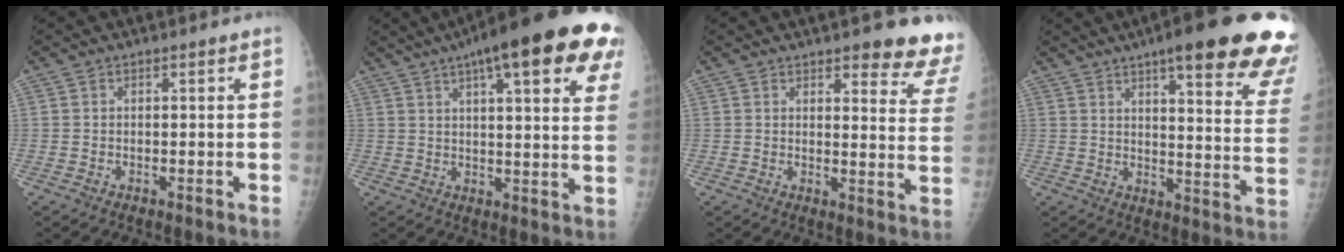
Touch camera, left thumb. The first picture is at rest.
{"total": 24.9, "force": [13.8, 6.1, 19.7], "torque": [-0.248, 0.003, 0.172]}
{"total": 11.8, "force": [10.1, 2.8, 5.4], "torque": [-0.023, -0.066, 0.095]}
{"total": 25.4, "force": [16.9, 4.8, 18.3], "torque": [-0.197, -0.060, 0.204]}